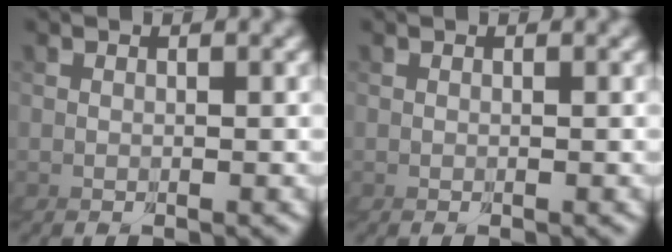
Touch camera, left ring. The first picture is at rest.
{"total": 0.0}